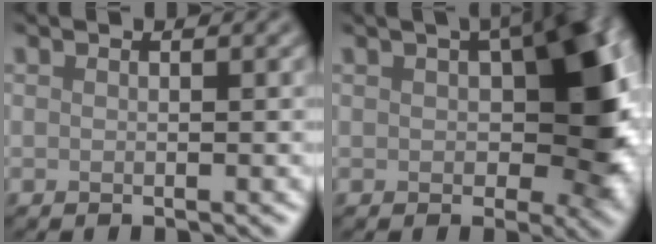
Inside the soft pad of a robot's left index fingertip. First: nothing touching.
{"total": 11.9, "force": [1.2, 6.5, 9.9], "torque": [-0.124, 0.003, 0.025]}